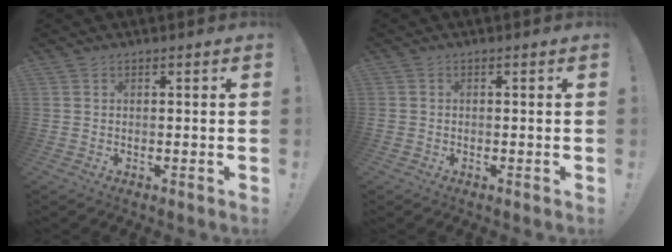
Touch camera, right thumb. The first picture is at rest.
{"total": 0.7, "force": [-0.4, 0.6, 0.1], "torque": [-0.001, 0.002, -0.006]}